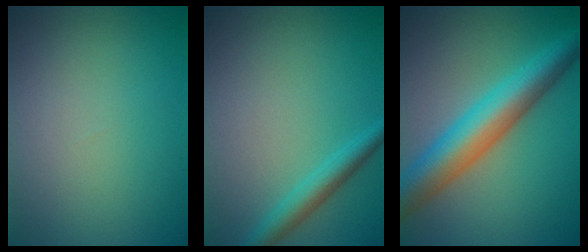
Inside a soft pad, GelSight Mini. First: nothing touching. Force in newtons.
{"total": 2.6, "press": 2.6, "slide": 0.1}
{"total": 8.0, "press": 8.0, "slide": 0.2}